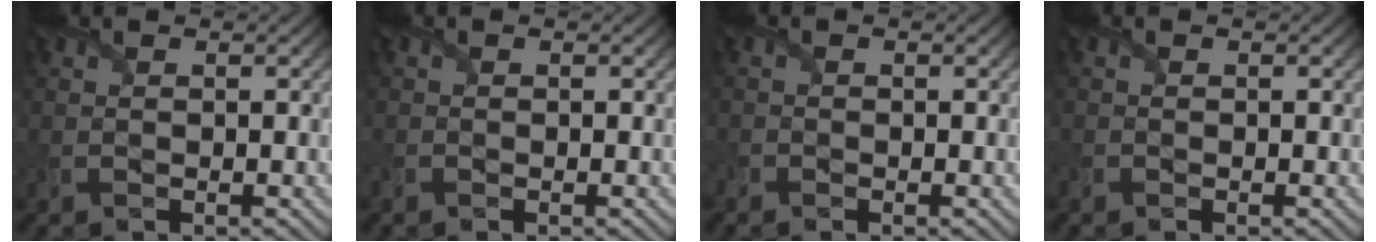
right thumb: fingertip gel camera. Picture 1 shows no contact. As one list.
[{"total": 0.9, "force": [-0.6, 0.6, 0.3], "torque": [-0.009, -0.004, -0.011]}, {"total": 1.3, "force": [-1.0, 0.7, 0.4], "torque": [-0.017, -0.006, -0.021]}, {"total": 0.9, "force": [-0.6, 0.6, 0.2], "torque": [-0.008, -0.004, -0.012]}]